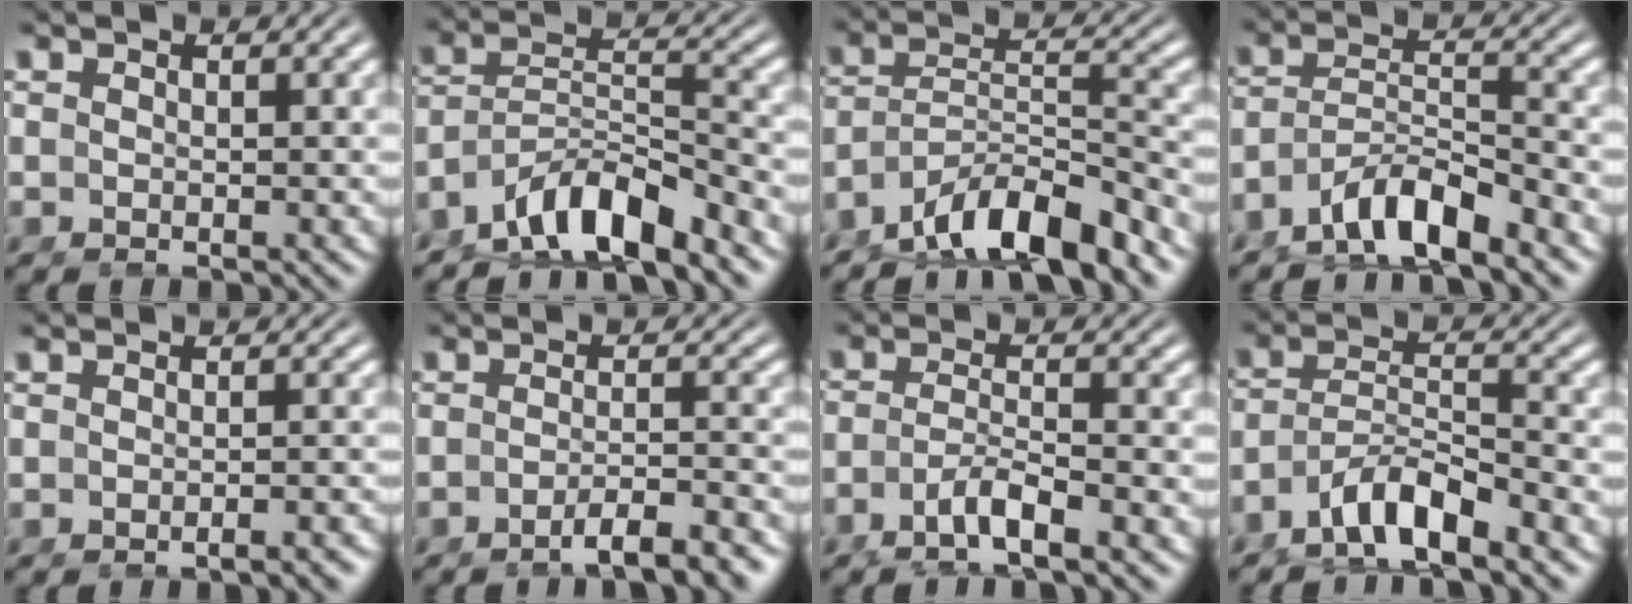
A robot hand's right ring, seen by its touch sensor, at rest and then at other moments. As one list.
[{"total": 7.9, "force": [-5.1, 4.1, 4.3], "torque": [-0.085, -0.036, -0.073]}, {"total": 8.6, "force": [-5.5, 4.7, 4.7], "torque": [-0.089, -0.037, -0.082]}, {"total": 5.4, "force": [-3.9, 2.4, 2.9], "torque": [-0.060, -0.024, -0.055]}, {"total": 1.5, "force": [-1.4, -0.2, 0.5], "torque": [-0.008, 0.006, -0.024]}, {"total": 3.7, "force": [-3.2, -0.2, 2.0], "torque": [-0.023, -0.005, -0.054]}, {"total": 3.3, "force": [-2.0, 0.9, 2.5], "torque": [-0.054, -0.018, -0.027]}, {"total": 4.9, "force": [-3.4, 2.2, 2.9], "torque": [-0.061, -0.024, -0.047]}]